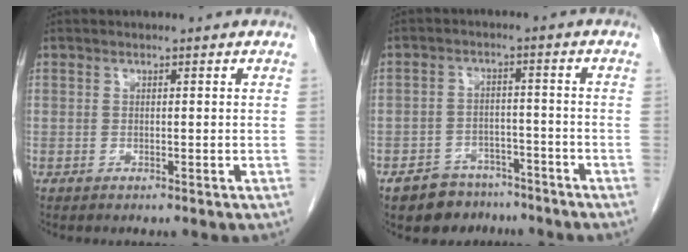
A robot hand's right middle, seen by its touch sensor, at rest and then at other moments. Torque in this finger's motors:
{"motor_torque": [0.78, -0.57, 0.19, 0.02]}